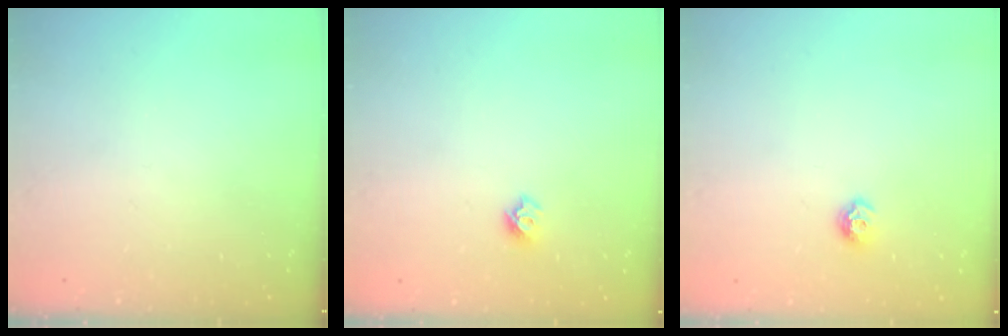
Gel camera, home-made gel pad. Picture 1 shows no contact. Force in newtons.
{"total": 5.7, "press": 5.7, "slide": 0.5}
{"total": 6.4, "press": 6.3, "slide": 0.9}